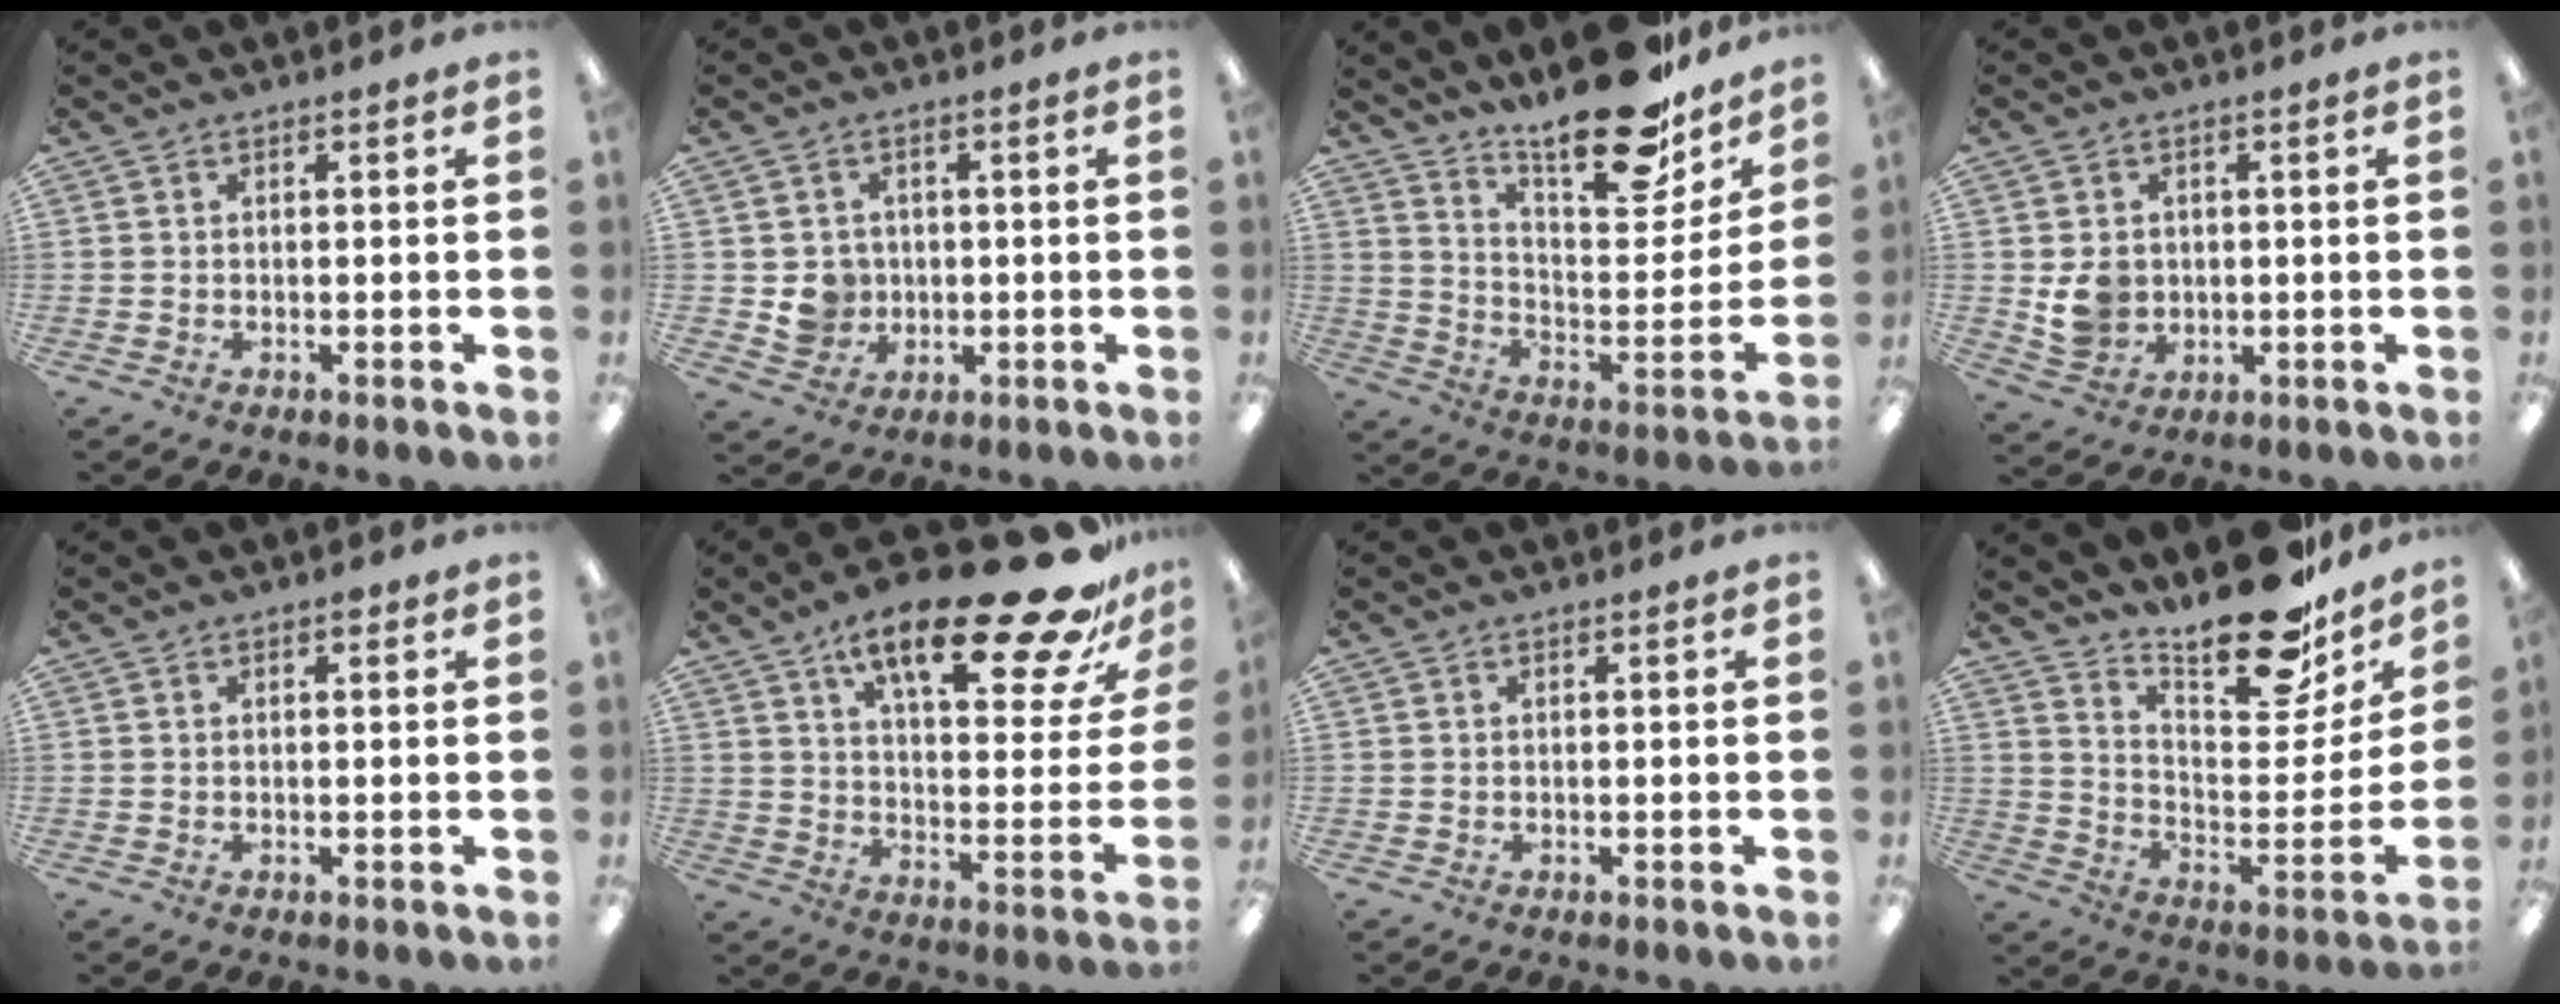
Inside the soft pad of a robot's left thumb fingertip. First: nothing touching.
{"total": 5.7, "force": [0.3, 5.6, 1.2], "torque": [-0.012, 0.006, 0.011]}
{"total": 22.4, "force": [17.5, 7.6, 11.7], "torque": [-0.163, -0.124, 0.293]}
{"total": 5.8, "force": [0.7, 5.3, 2.3], "torque": [-0.027, 0.005, 0.016]}
{"total": 1.0, "force": [0.6, 0.5, 0.6], "torque": [-0.006, 0.000, 0.008]}
{"total": 26.0, "force": [17.2, 7.4, 18.0], "torque": [-0.264, -0.108, 0.271]}
{"total": 0.0}
{"total": 22.7, "force": [18.4, 7.8, 10.9], "torque": [-0.144, -0.134, 0.309]}